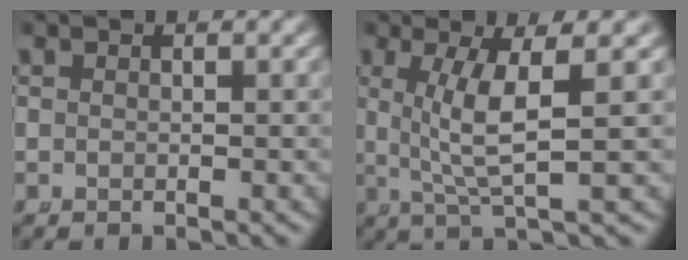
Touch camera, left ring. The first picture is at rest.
{"total": 5.0, "force": [0.9, 0.6, 4.9], "torque": [-0.087, -0.009, 0.026]}